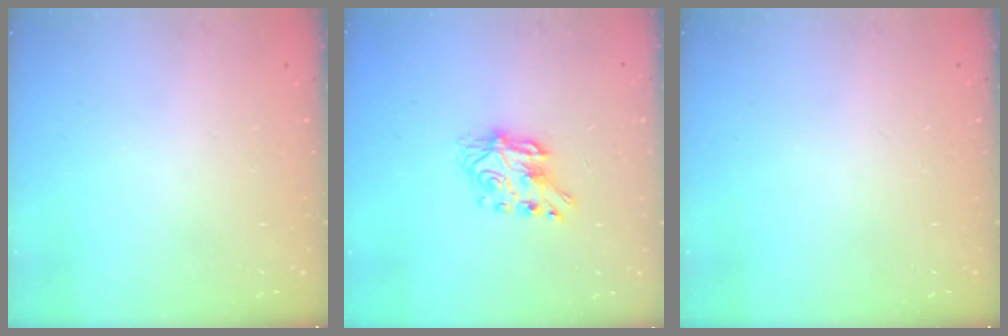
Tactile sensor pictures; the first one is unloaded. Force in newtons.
{"total": 7.1, "press": 7.1, "slide": 0.2}
{"total": 0.0}